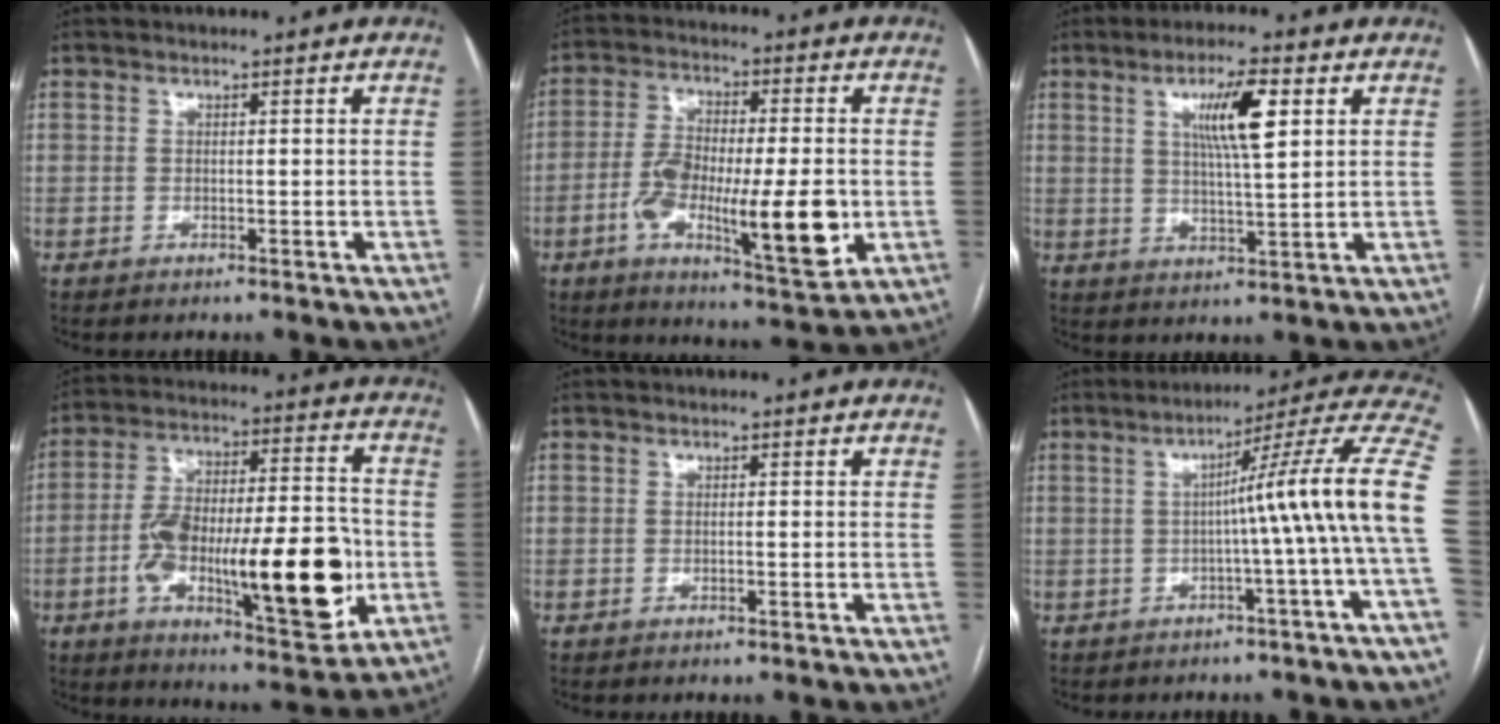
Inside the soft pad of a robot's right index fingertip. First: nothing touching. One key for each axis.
{"total": 16.2, "fx": -3.5, "fy": 4.0, "fz": 15.3, "tx": -0.267, "ty": -0.007, "tz": -0.051}
{"total": 8.3, "fx": 3.0, "fy": 0.9, "fz": 7.7, "tx": -0.136, "ty": 0.003, "tz": 0.052}
{"total": 23.2, "fx": -5.3, "fy": 6.2, "fz": 21.8, "tx": -0.336, "ty": 0.013, "tz": -0.069}
{"total": 0.0}
{"total": 14.6, "fx": -1.1, "fy": -2.3, "fz": 14.4, "tx": -0.175, "ty": 0.029, "tz": -0.025}